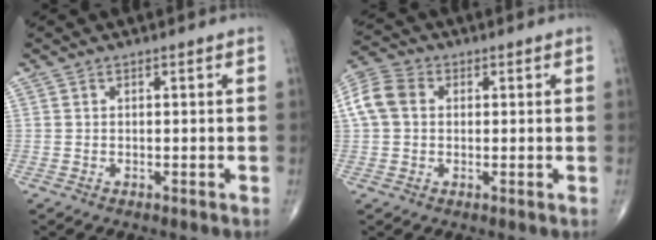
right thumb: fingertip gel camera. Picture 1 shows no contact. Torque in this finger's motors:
{"motor_torque": [-0.09, 0.14, 0.28, -0.14, 0.06]}